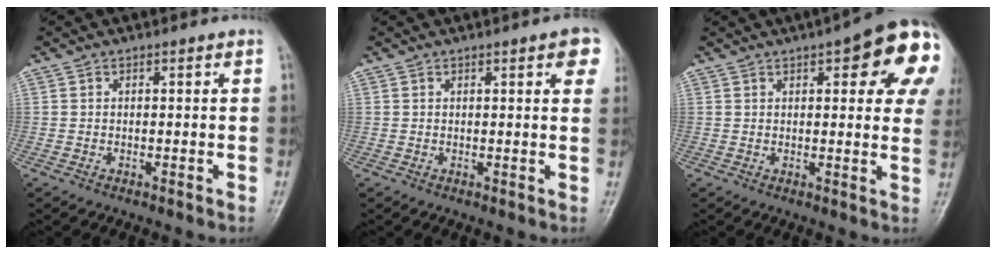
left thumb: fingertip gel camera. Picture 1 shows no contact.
{"total": 5.1, "force": [2.4, 1.3, 4.3], "torque": [-0.034, -0.002, 0.022]}
{"total": 18.2, "force": [7.0, 6.2, 15.6], "torque": [-0.171, -0.006, 0.077]}